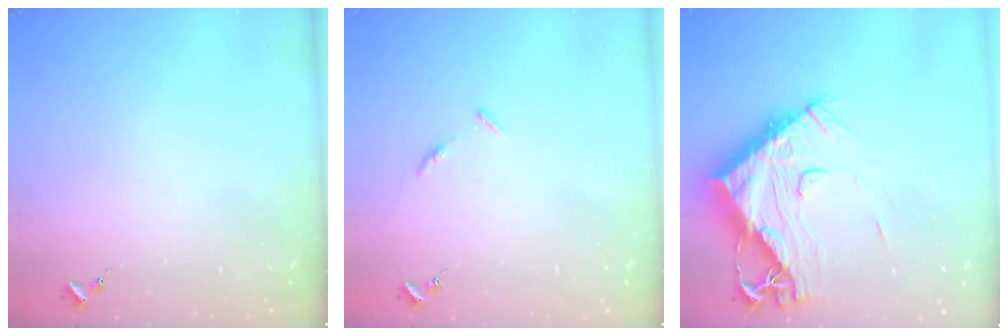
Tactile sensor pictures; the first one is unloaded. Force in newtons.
{"total": 4.5, "press": 4.4, "slide": 0.5}
{"total": 18.4, "press": 18.3, "slide": 1.6}